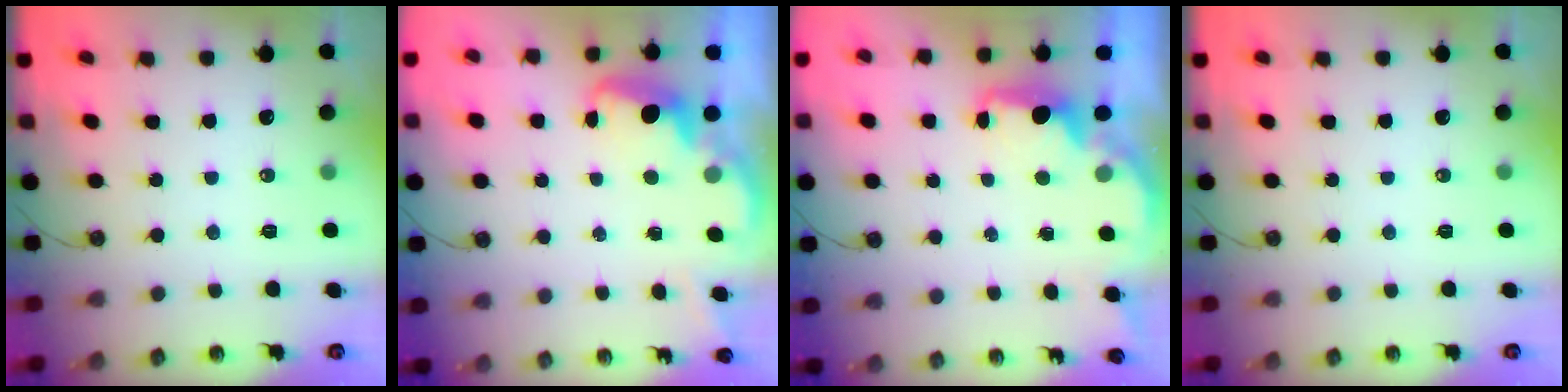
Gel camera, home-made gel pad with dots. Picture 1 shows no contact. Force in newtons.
{"total": 2.5, "press": 2.5, "slide": 0.6}
{"total": 2.2, "press": 2.1, "slide": 0.6}
{"total": 0.0}